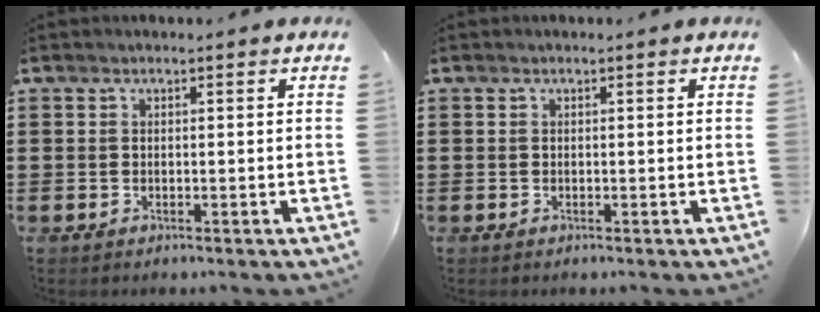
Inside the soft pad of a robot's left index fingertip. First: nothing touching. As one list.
[{"total": 0.0}]